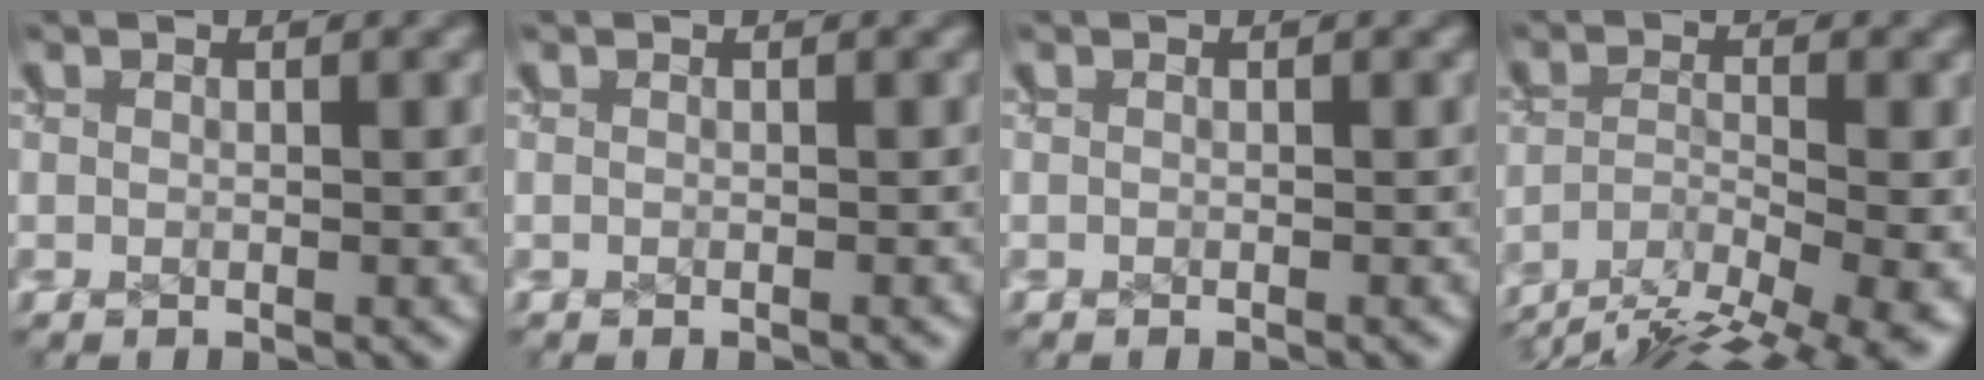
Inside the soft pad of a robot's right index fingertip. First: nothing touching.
{"total": 0.0}
{"total": 0.0}
{"total": 9.9, "force": [-6.9, 4.3, 5.7], "torque": [-0.070, -0.041, -0.092]}